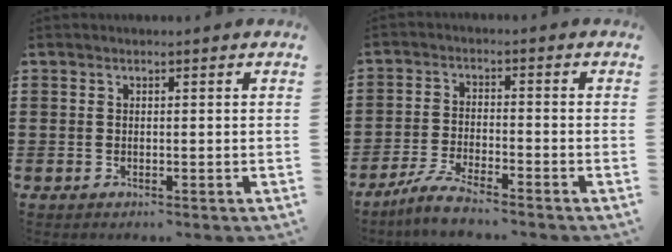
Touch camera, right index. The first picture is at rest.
{"total": 4.8, "force": [-4.4, -0.1, 1.9], "torque": [-0.046, -0.008, -0.087]}